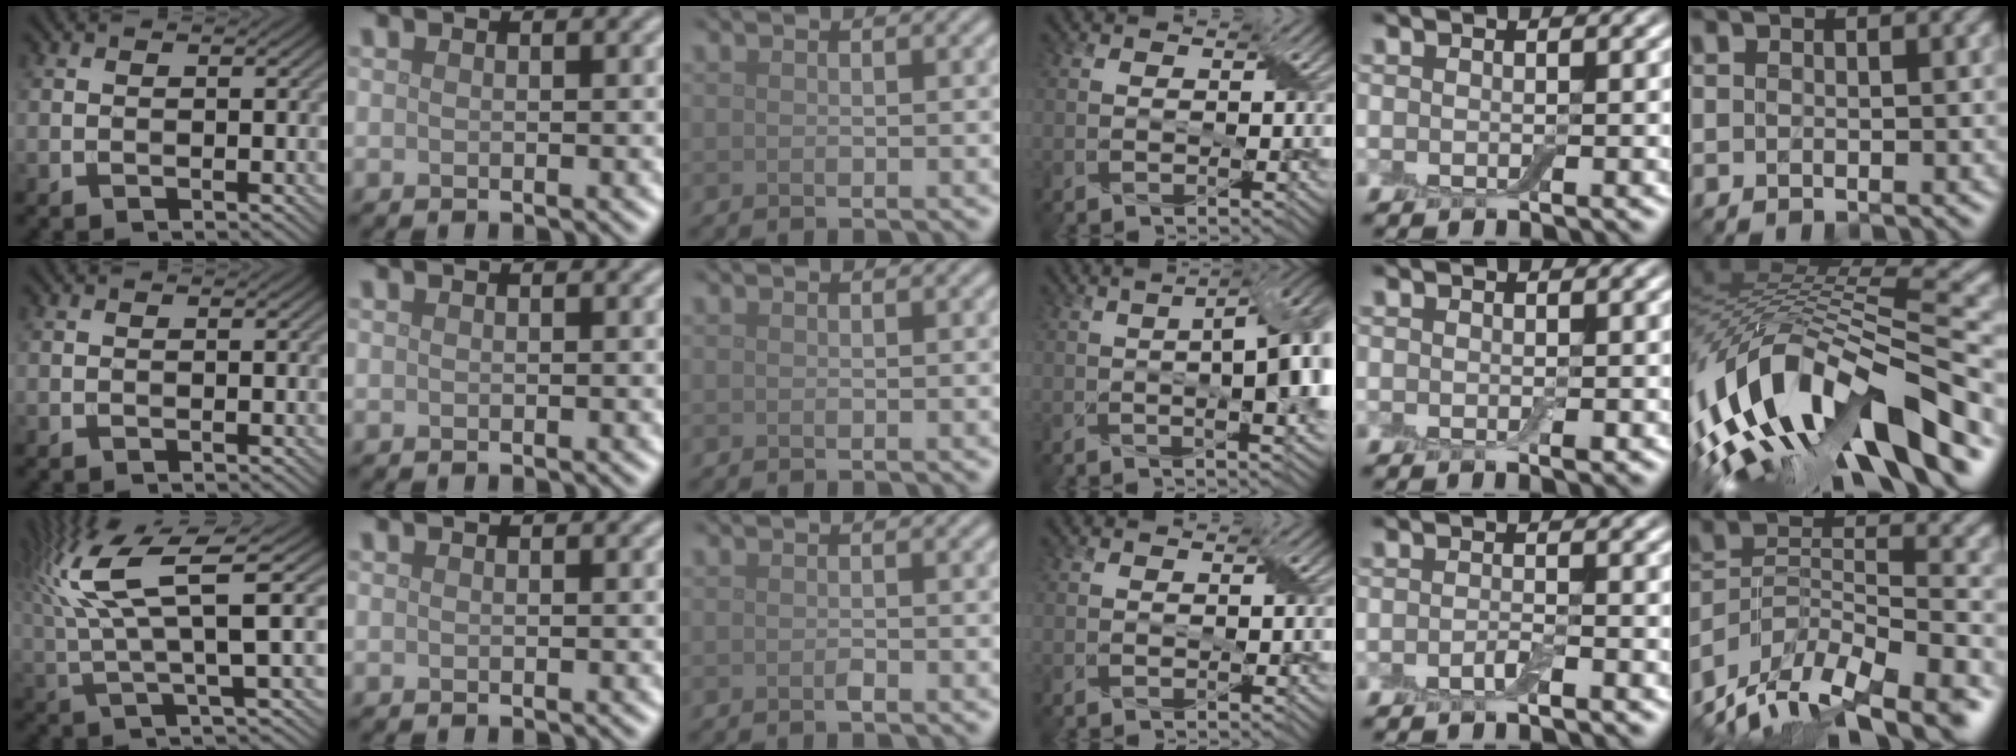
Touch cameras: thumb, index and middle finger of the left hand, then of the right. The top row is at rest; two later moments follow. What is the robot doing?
{"motion": "peel", "object": "aluminum foil"}